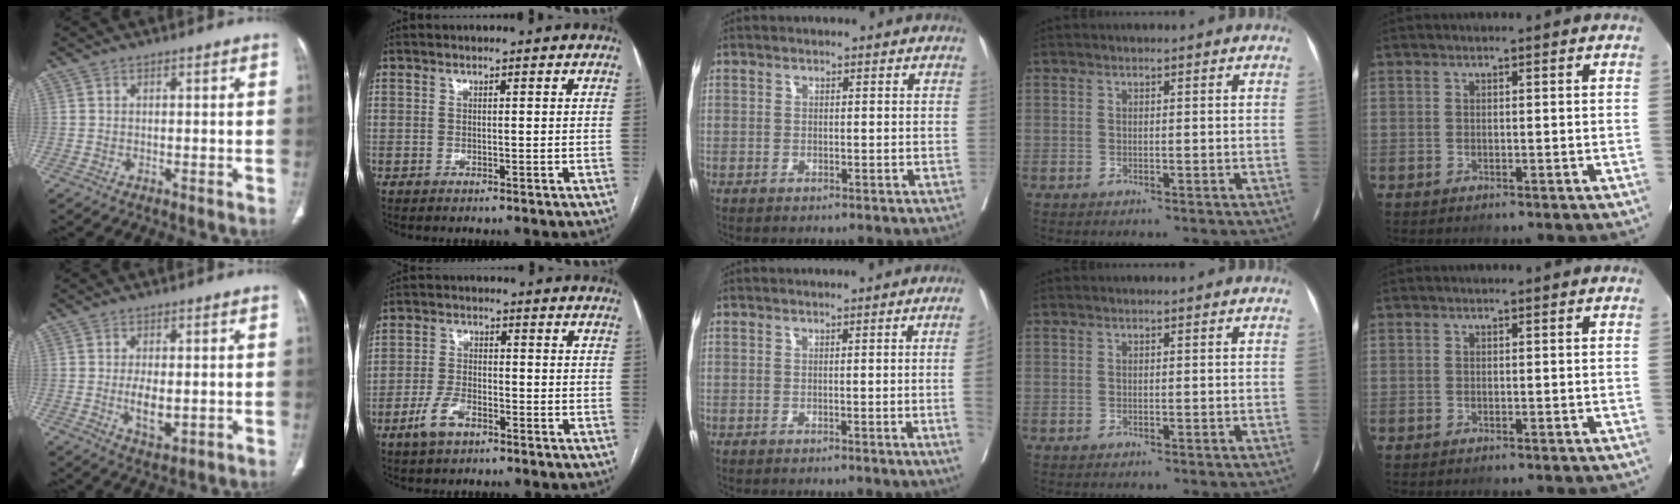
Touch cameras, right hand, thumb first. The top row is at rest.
{"thumb": {"total": 5.4, "force": [-0.6, 2.8, 4.6], "torque": [-0.079, -0.009, -0.008]}, "index": {"total": 5.1, "force": [-3.0, 2.6, 3.3], "torque": [-0.072, 0.000, -0.055]}, "middle": {"total": 3.3, "force": [-0.6, -1.2, 3.0], "torque": [-0.038, -0.006, -0.007]}}